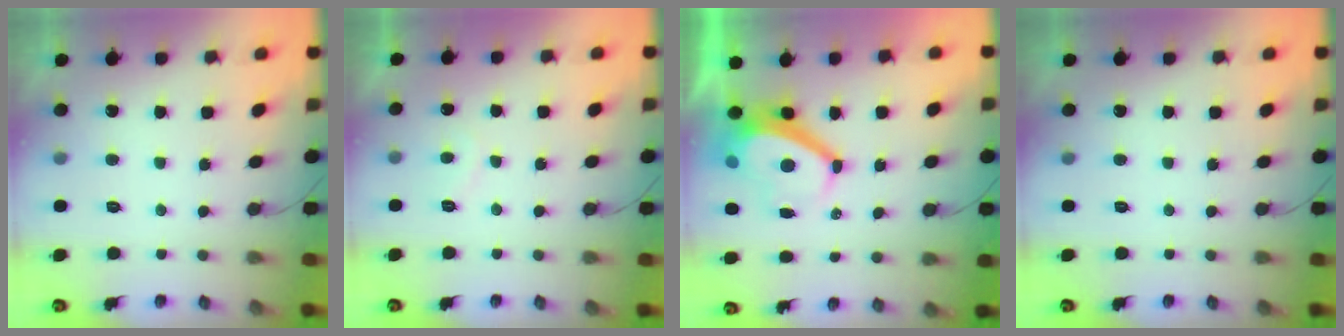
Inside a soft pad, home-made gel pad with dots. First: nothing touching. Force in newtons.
{"total": 1.4, "press": 1.3, "slide": 0.6}
{"total": 5.9, "press": 5.9, "slide": 0.7}
{"total": 0.0}